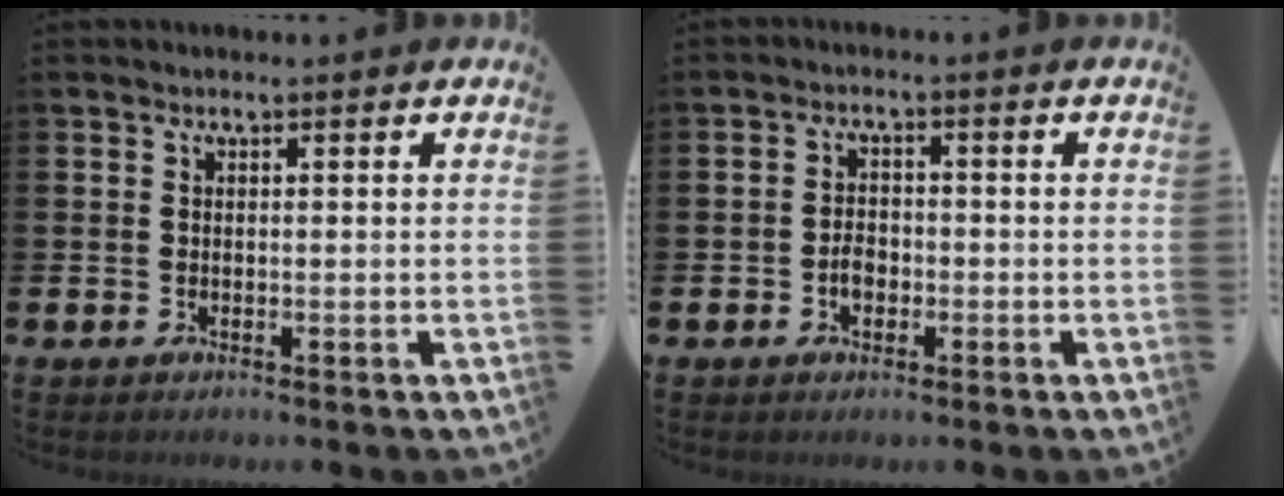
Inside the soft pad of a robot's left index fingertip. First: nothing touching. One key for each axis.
{"total": 2.4, "fx": -0.8, "fy": 1.7, "fz": 1.5, "tx": -0.017, "ty": -0.001, "tz": -0.019}